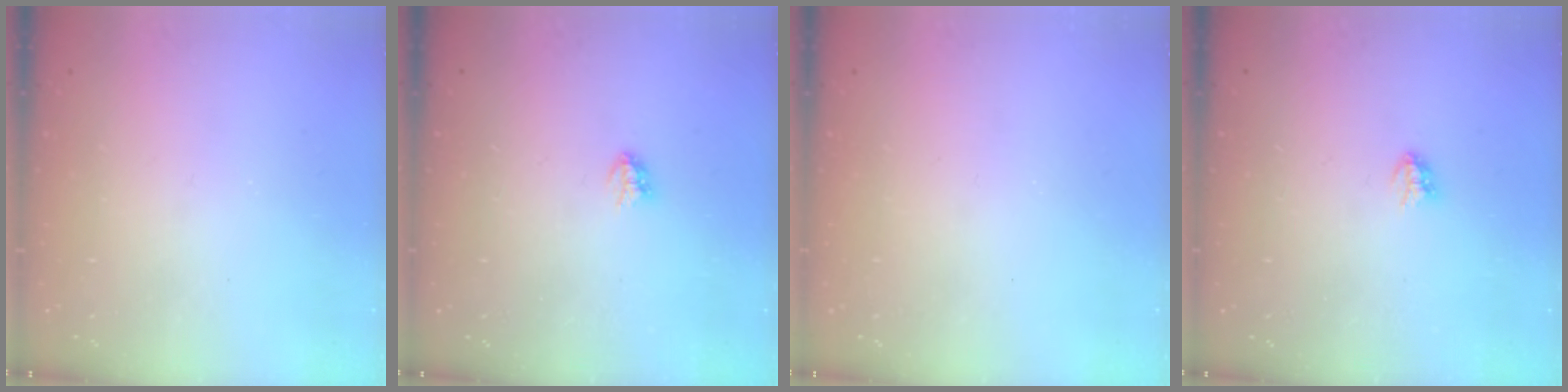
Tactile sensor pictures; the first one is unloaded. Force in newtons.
{"total": 2.9, "press": 2.9, "slide": 0.3}
{"total": 0.0}
{"total": 2.9, "press": 2.9, "slide": 0.3}